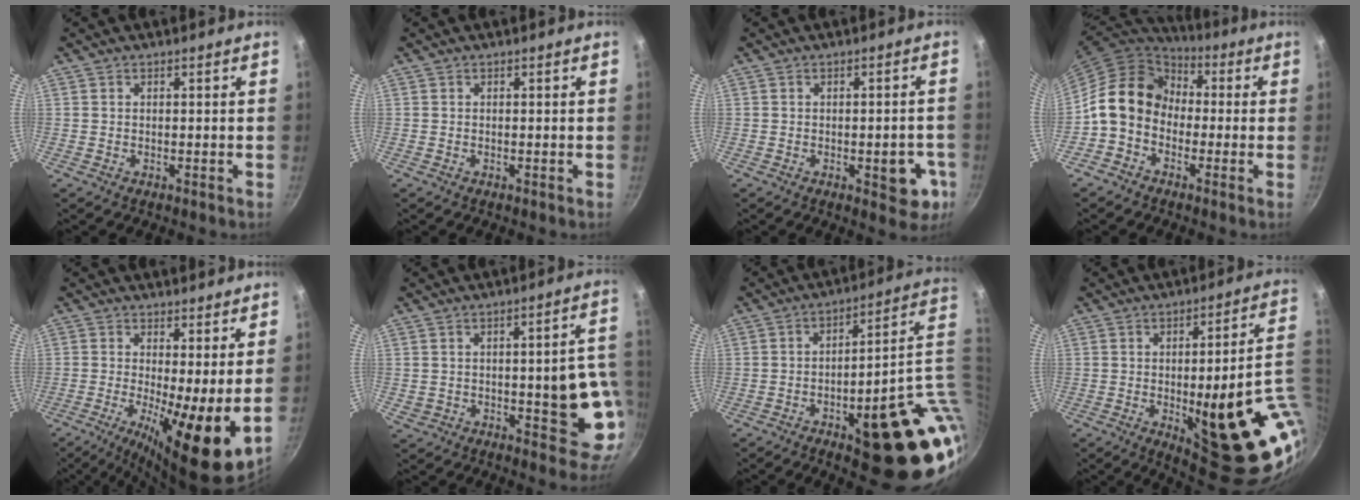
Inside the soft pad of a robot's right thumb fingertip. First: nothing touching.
{"total": 0.0}
{"total": 7.3, "force": [-2.3, 3.4, 6.0], "torque": [-0.045, 0.013, -0.026]}
{"total": 12.6, "force": [-1.1, 10.1, 7.4], "torque": [-0.095, 0.039, -0.044]}
{"total": 12.6, "force": [-0.3, 3.2, 12.2], "torque": [-0.192, -0.022, -0.008]}
{"total": 12.4, "force": [-1.4, 5.7, 10.9], "torque": [-0.093, 0.019, -0.011]}
{"total": 24.2, "force": [-4.0, 7.8, 22.6], "torque": [-0.239, 0.009, -0.039]}
{"total": 25.0, "force": [-3.7, 7.6, 23.6], "torque": [-0.269, -0.010, -0.028]}